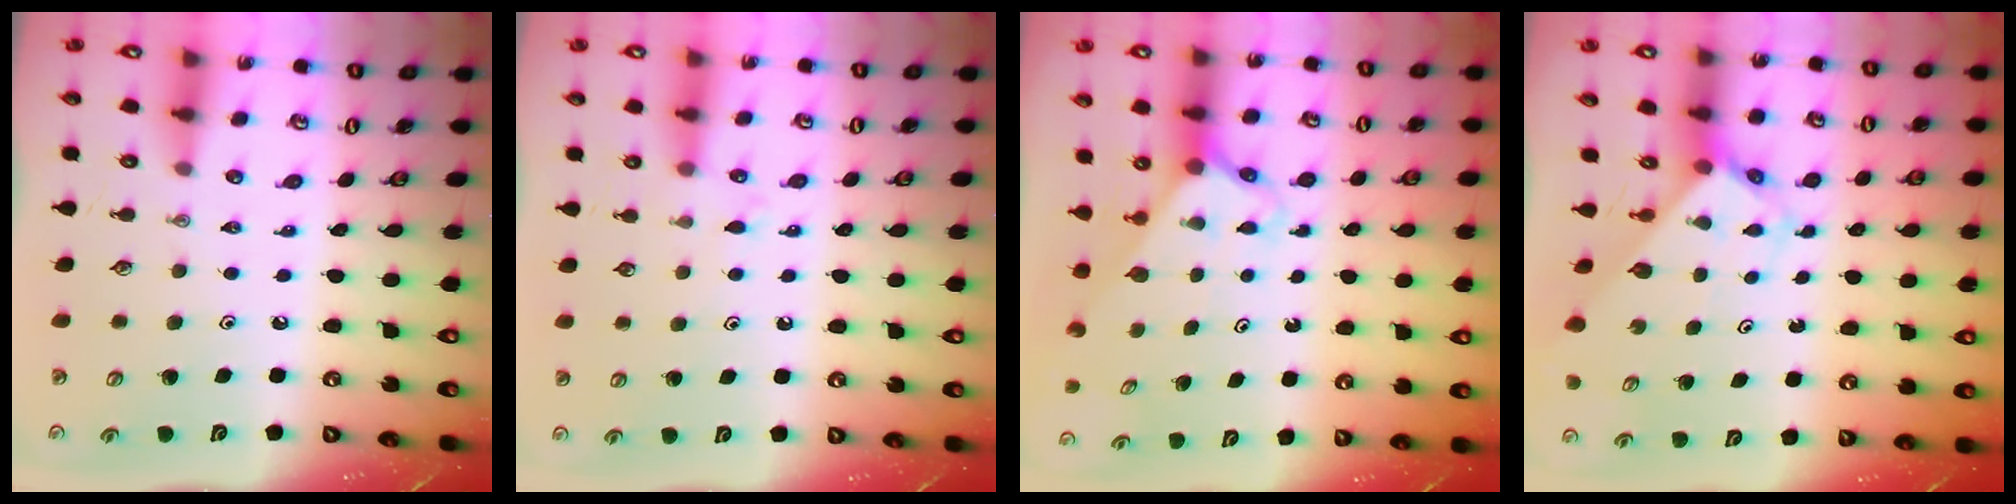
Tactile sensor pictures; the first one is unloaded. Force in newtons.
{"total": 6.1, "press": 6.1, "slide": 0.7}
{"total": 2.6, "press": 2.6, "slide": 0.2}
{"total": 2.7, "press": 2.7, "slide": 0.2}